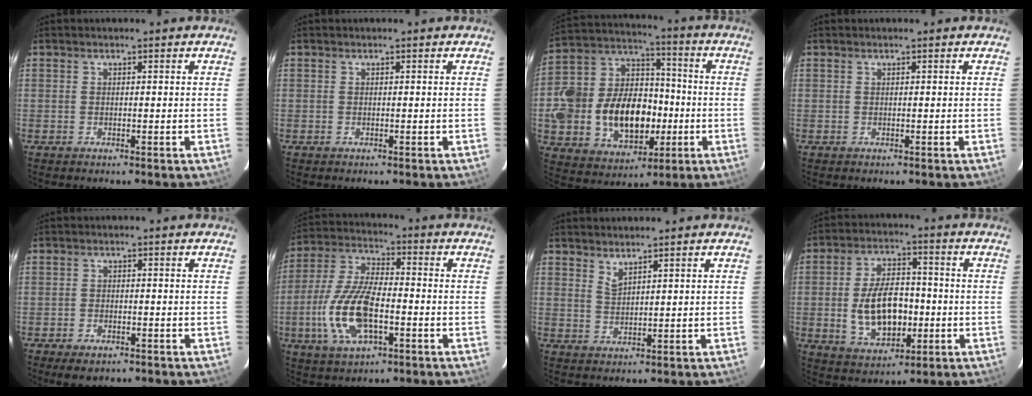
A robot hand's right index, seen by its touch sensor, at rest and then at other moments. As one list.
[{"total": 0.0}, {"total": 21.0, "force": [-3.8, 15.2, 14.0], "torque": [-0.316, 0.033, -0.045]}, {"total": 0.0}, {"total": 3.5, "force": [-2.2, 1.8, 2.1], "torque": [-0.051, -0.010, -0.032]}, {"total": 14.8, "force": [-4.2, 6.2, 12.8], "torque": [-0.279, -0.003, -0.080]}, {"total": 2.2, "force": [1.9, 0.2, 0.9], "torque": [-0.017, 0.000, 0.034]}, {"total": 12.7, "force": [-2.0, 7.3, 10.2], "torque": [-0.203, 0.009, -0.019]}]